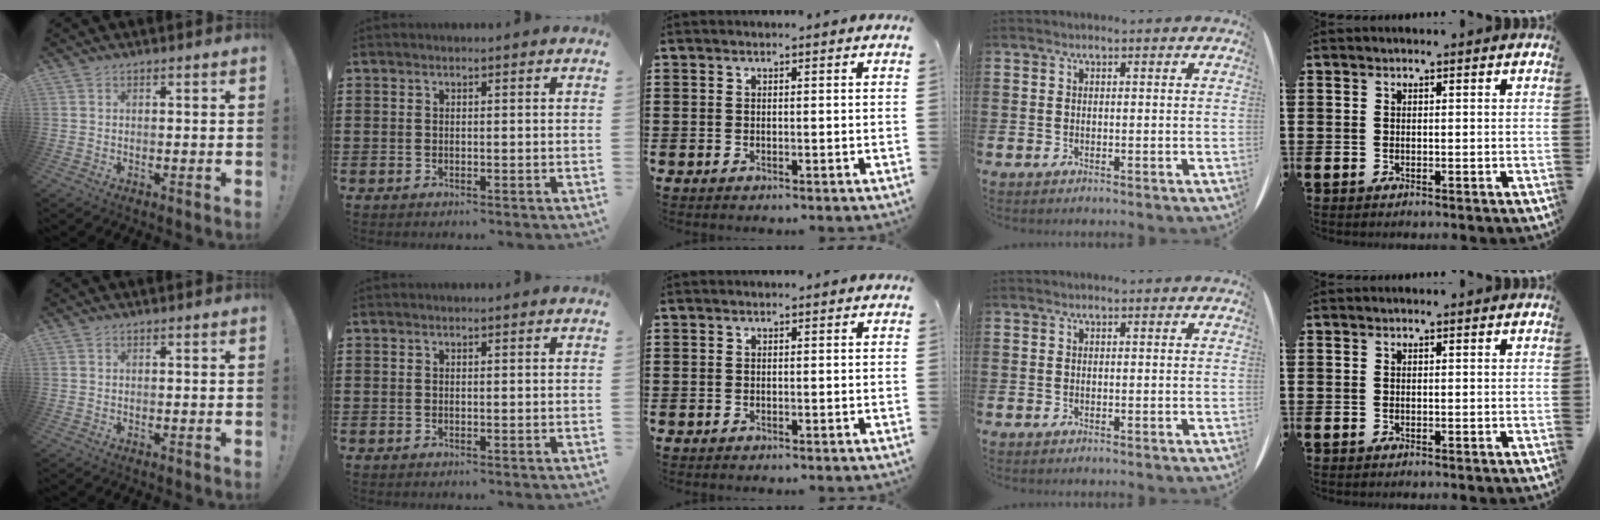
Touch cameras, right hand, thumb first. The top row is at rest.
{}